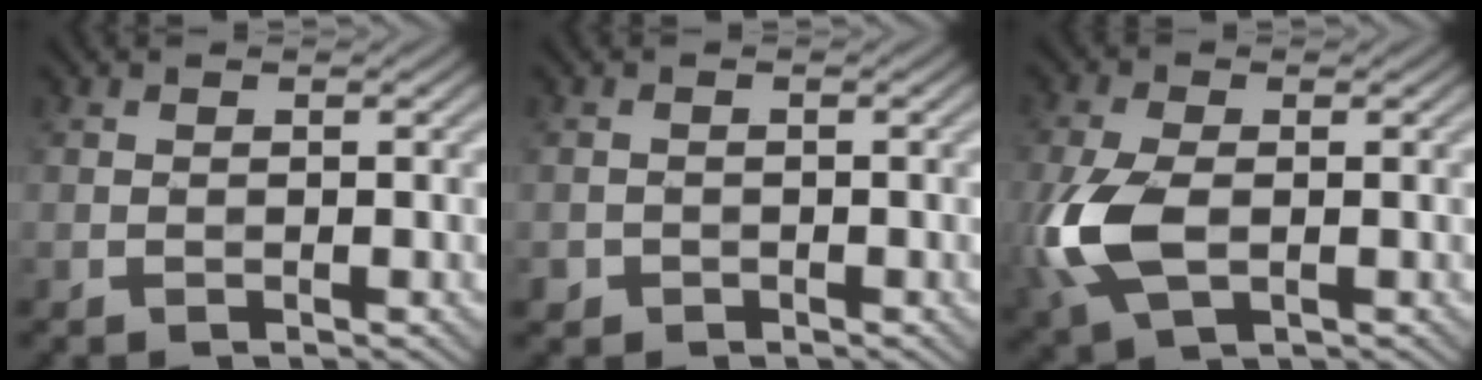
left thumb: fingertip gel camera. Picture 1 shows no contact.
{"total": 1.1, "force": [-0.7, 0.8, 0.0], "torque": [0.001, -0.003, -0.015]}
{"total": 8.1, "force": [-1.4, 4.5, 6.6], "torque": [-0.177, -0.009, -0.029]}